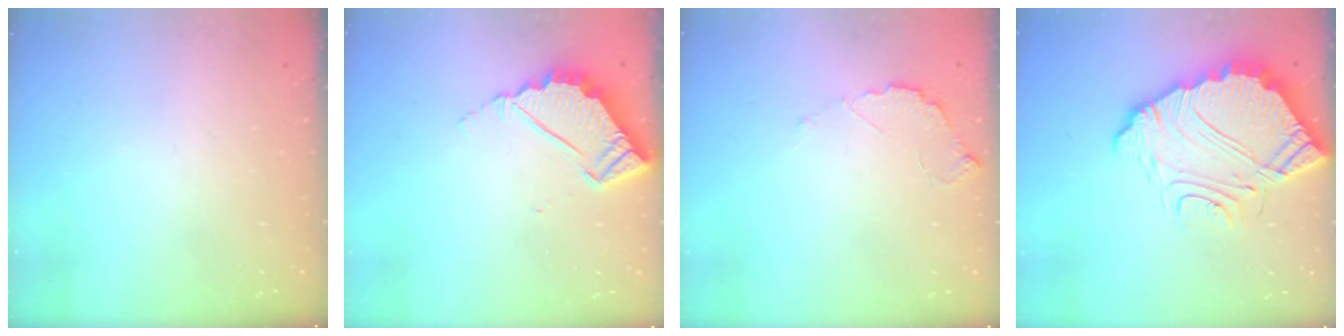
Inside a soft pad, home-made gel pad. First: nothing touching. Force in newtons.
{"total": 4.9, "press": 4.9, "slide": 0.1}
{"total": 4.4, "press": 4.4, "slide": 0.3}
{"total": 13.6, "press": 13.6, "slide": 1.1}